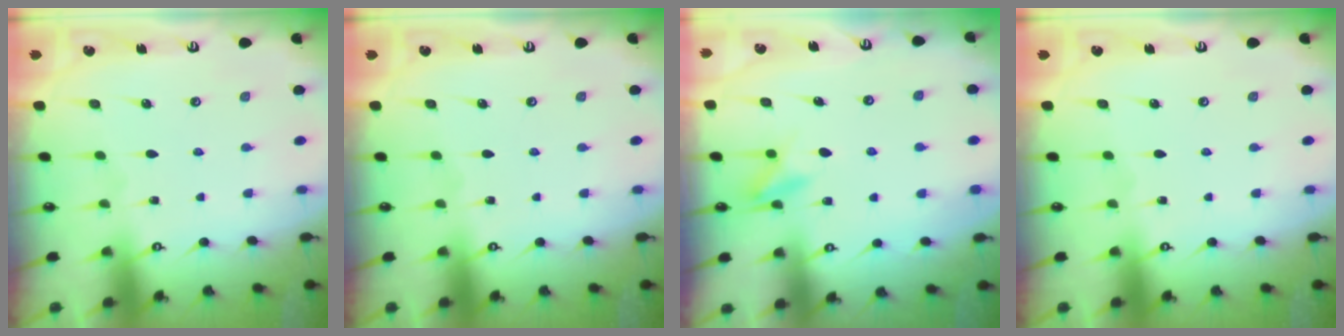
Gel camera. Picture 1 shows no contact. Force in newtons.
{"total": 0.0}
{"total": 7.0, "press": 6.9, "slide": 1.0}
{"total": 0.0}